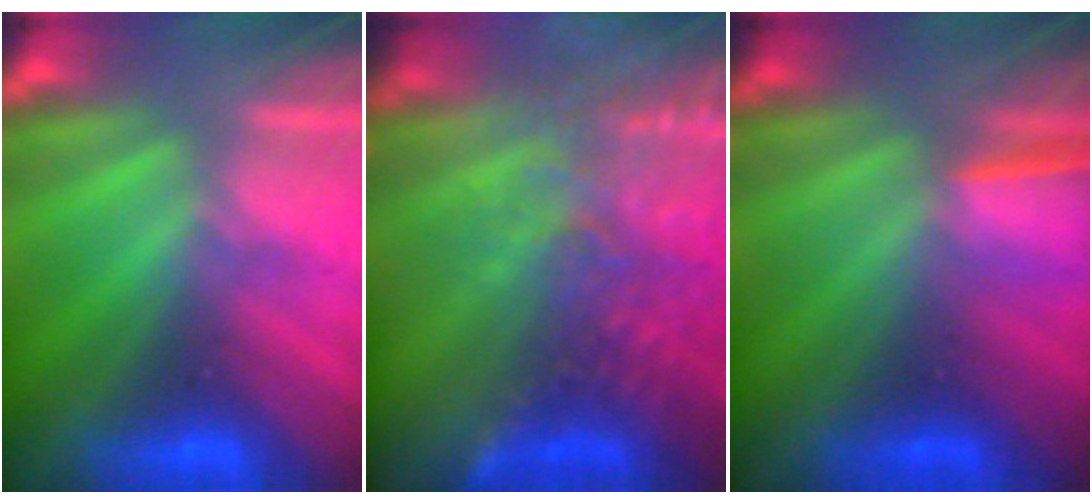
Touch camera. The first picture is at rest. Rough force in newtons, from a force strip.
{"total": 9.0}
{"total": 1.4}